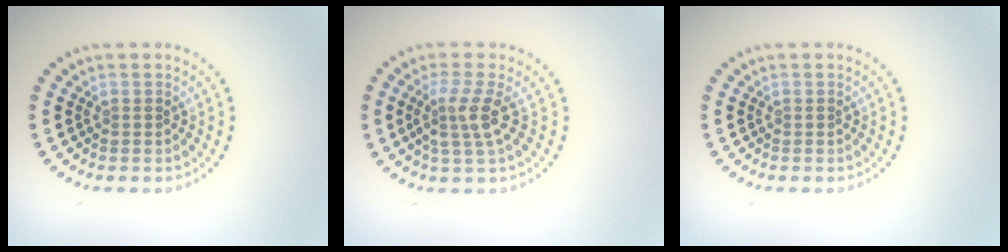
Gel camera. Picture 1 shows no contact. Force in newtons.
{"total": 2.9, "press": 2.3, "slide": 1.8}
{"total": 0.0}